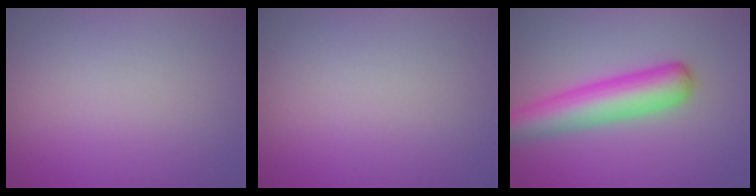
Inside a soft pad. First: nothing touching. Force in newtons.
{"total": 0.0}
{"total": 6.3, "press": 6.3, "slide": 0.2}